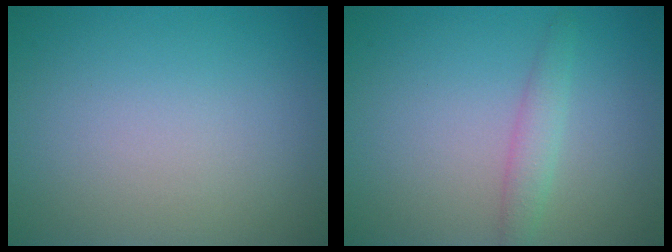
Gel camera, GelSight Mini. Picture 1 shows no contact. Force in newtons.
{"total": 1.8, "press": 1.8, "slide": 0.1}